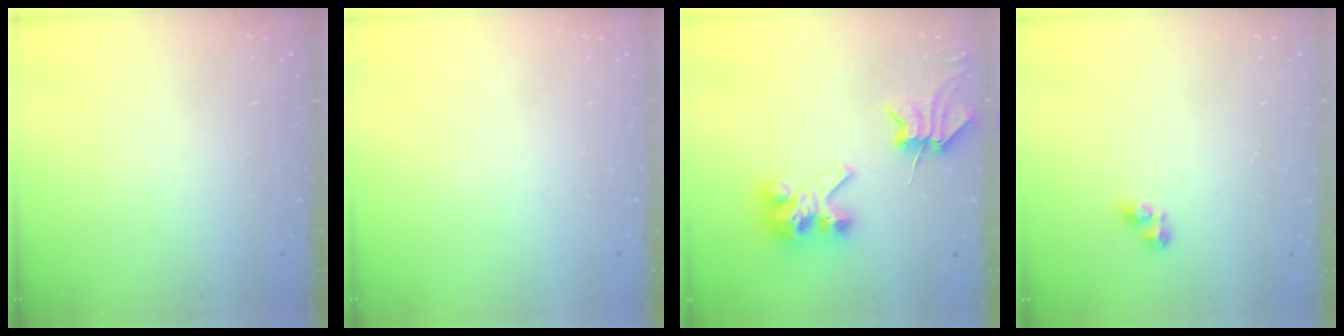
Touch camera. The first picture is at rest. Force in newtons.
{"total": 0.0}
{"total": 7.1, "press": 7.0, "slide": 0.9}
{"total": 5.0, "press": 5.0, "slide": 0.6}